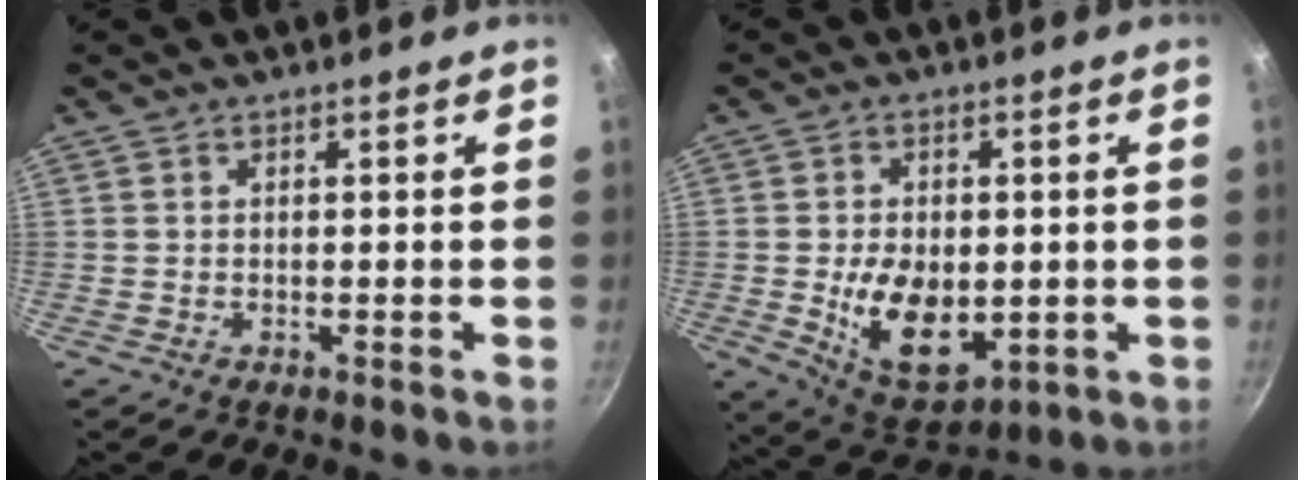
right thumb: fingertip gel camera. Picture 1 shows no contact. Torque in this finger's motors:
{"motor_torque": [-0.16, 0.93, 0.15, 0.31, 0.16]}